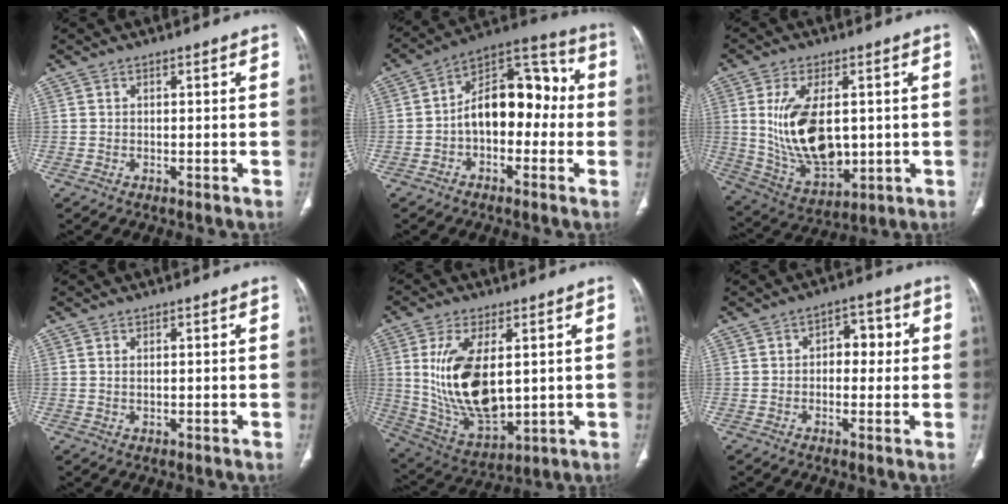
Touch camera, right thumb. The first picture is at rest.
{"total": 15.1, "force": [-1.2, 9.4, 11.7], "torque": [-0.144, 0.053, -0.034]}
{"total": 15.9, "force": [1.3, 8.8, 13.2], "torque": [-0.231, -0.016, 0.043]}
{"total": 0.6, "force": [0.2, 0.2, 0.6], "torque": [-0.016, 0.000, 0.006]}
{"total": 16.9, "force": [2.3, 8.6, 14.4], "torque": [-0.269, -0.022, 0.063]}
{"total": 5.7, "force": [0.6, 3.7, 4.2], "torque": [-0.027, 0.015, 0.001]}